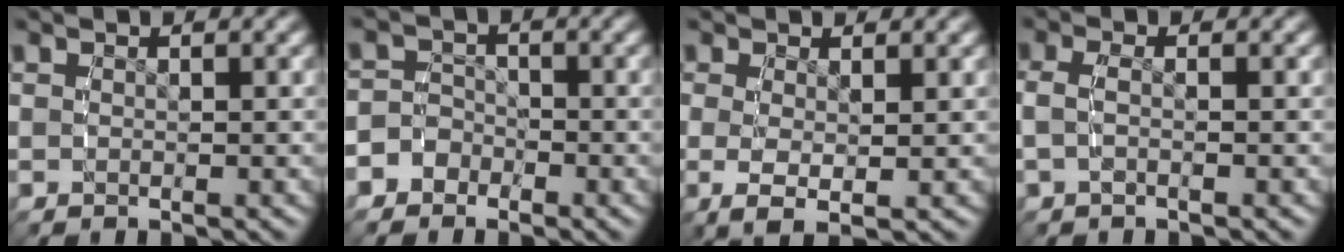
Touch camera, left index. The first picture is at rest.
{"total": 6.2, "force": [-2.9, 5.4, 0.9], "torque": [-0.035, -0.013, -0.061]}
{"total": 2.9, "force": [-0.4, 1.3, 2.6], "torque": [-0.056, -0.018, 0.003]}
{"total": 2.0, "force": [-0.4, 1.1, 1.6], "torque": [-0.046, -0.003, -0.009]}